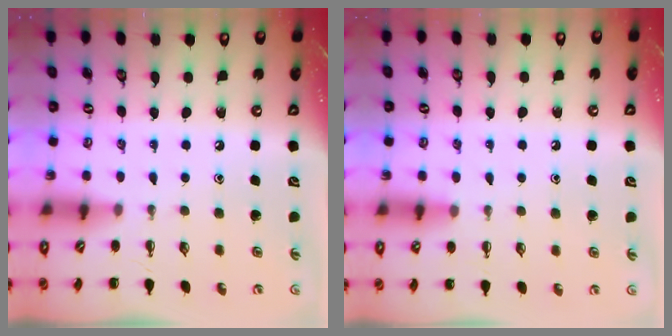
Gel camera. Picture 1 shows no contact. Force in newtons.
{"total": 5.9, "press": 5.5, "slide": 2.0}